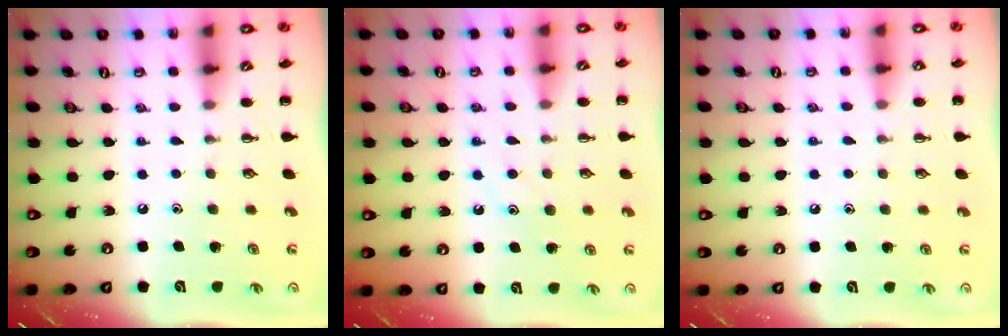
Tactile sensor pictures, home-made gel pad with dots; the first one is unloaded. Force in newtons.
{"total": 8.4, "press": 8.3, "slide": 0.9}
{"total": 5.8, "press": 5.4, "slide": 2.0}